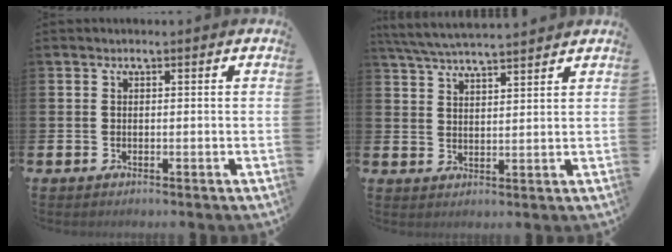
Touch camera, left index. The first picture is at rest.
{"total": 5.5, "force": [5.3, 0.2, 1.4], "torque": [-0.045, -0.023, 0.096]}